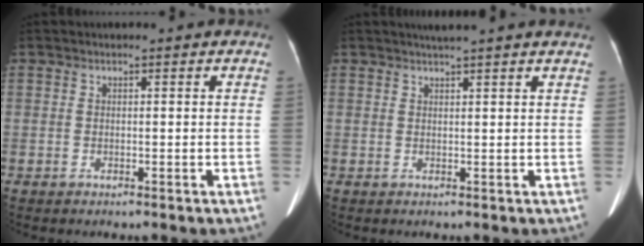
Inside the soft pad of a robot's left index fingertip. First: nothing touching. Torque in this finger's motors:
{"motor_torque": [0.21, -0.42, -0.01, 0.03]}